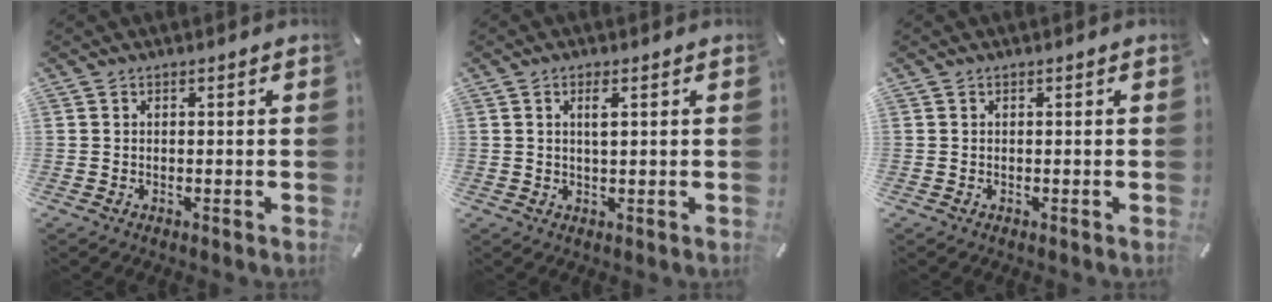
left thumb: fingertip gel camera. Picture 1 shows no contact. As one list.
[{"total": 2.7, "force": [0.9, 0.7, 2.5], "torque": [-0.044, 0.001, 0.011]}, {"total": 0.0}]